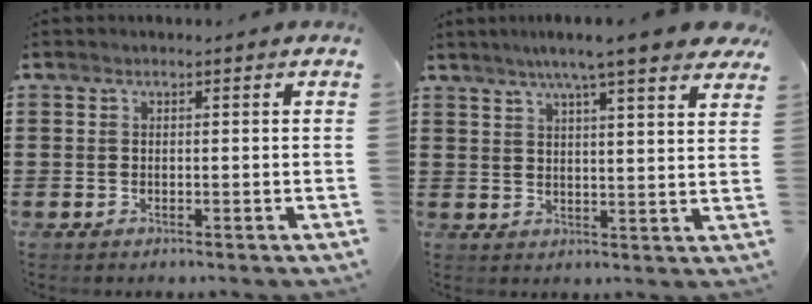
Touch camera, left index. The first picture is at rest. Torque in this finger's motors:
{"motor_torque": [2.14, 0.00, 0.61, 0.21]}